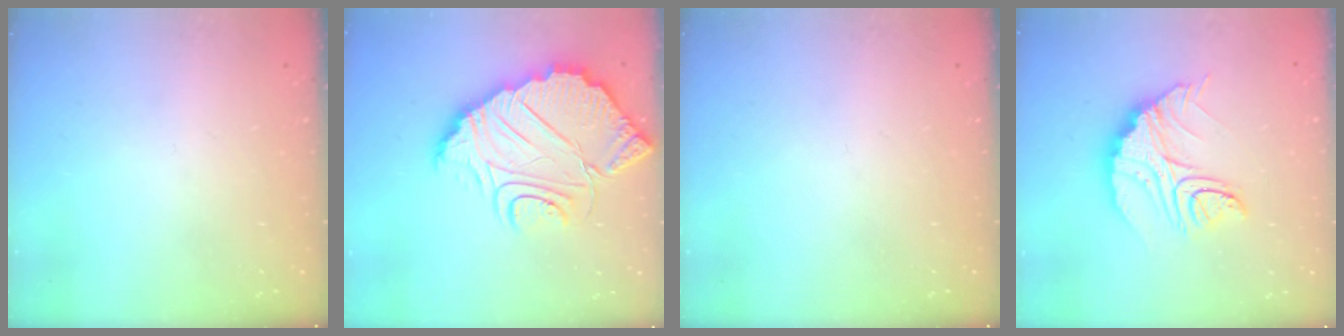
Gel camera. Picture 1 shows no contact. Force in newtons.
{"total": 16.1, "press": 16.1, "slide": 0.7}
{"total": 0.0}
{"total": 13.0, "press": 13.0, "slide": 0.8}